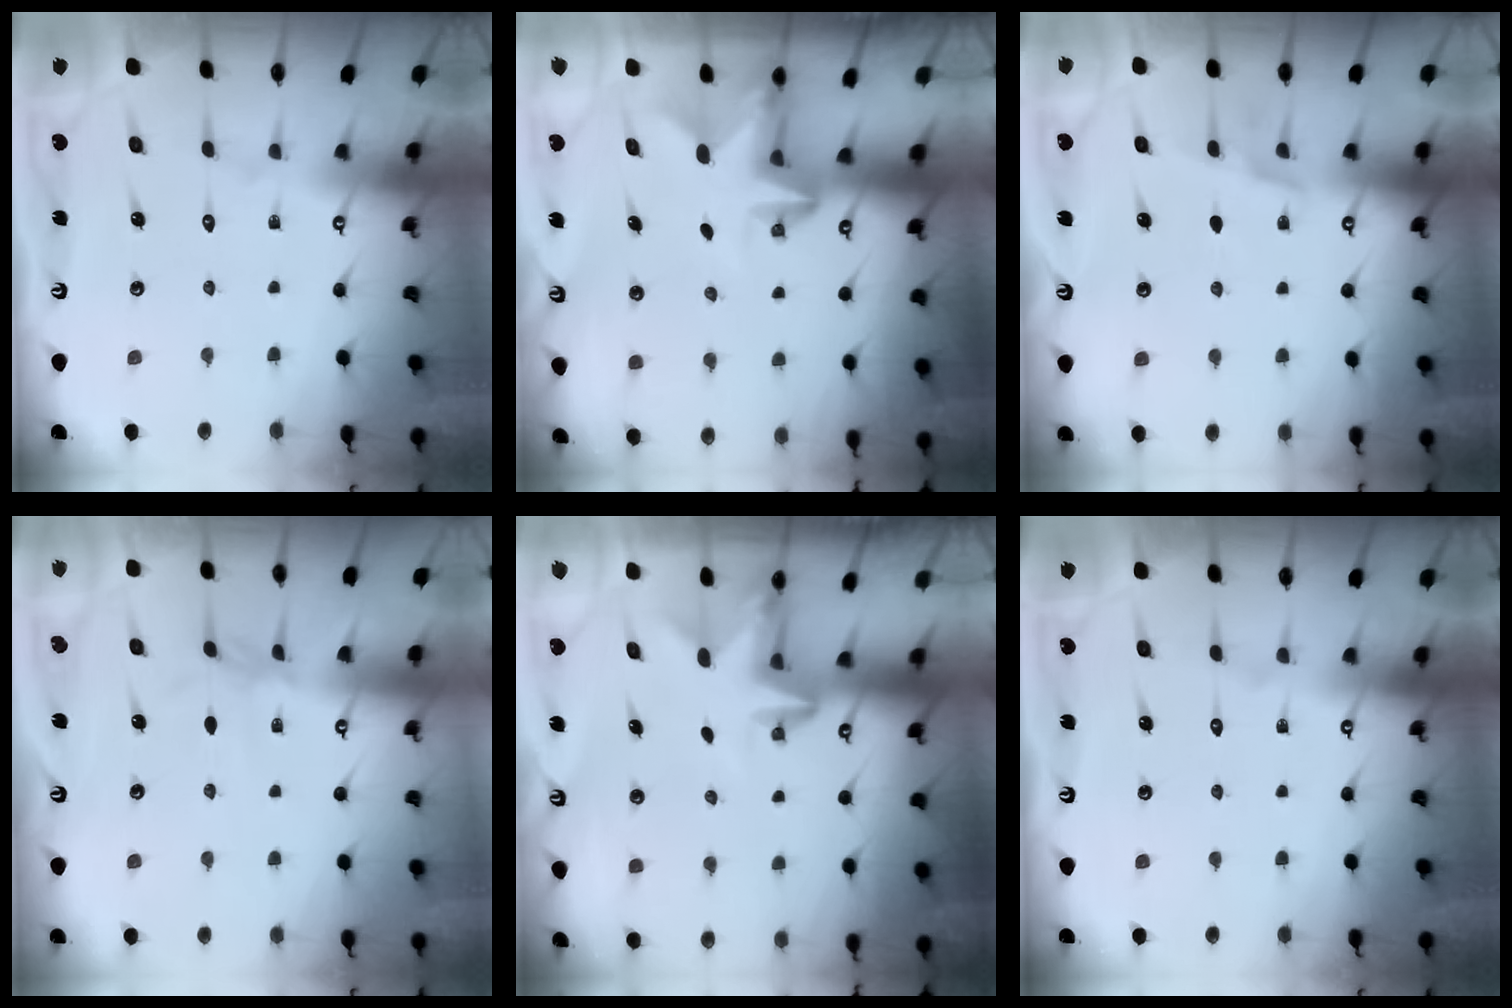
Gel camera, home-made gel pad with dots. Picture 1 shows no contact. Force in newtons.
{"total": 2.8, "press": 2.7, "slide": 0.5}
{"total": 4.1, "press": 4.0, "slide": 1.1}
{"total": 2.1, "press": 2.1, "slide": 0.5}
{"total": 2.9, "press": 2.9, "slide": 0.7}
{"total": 0.0}